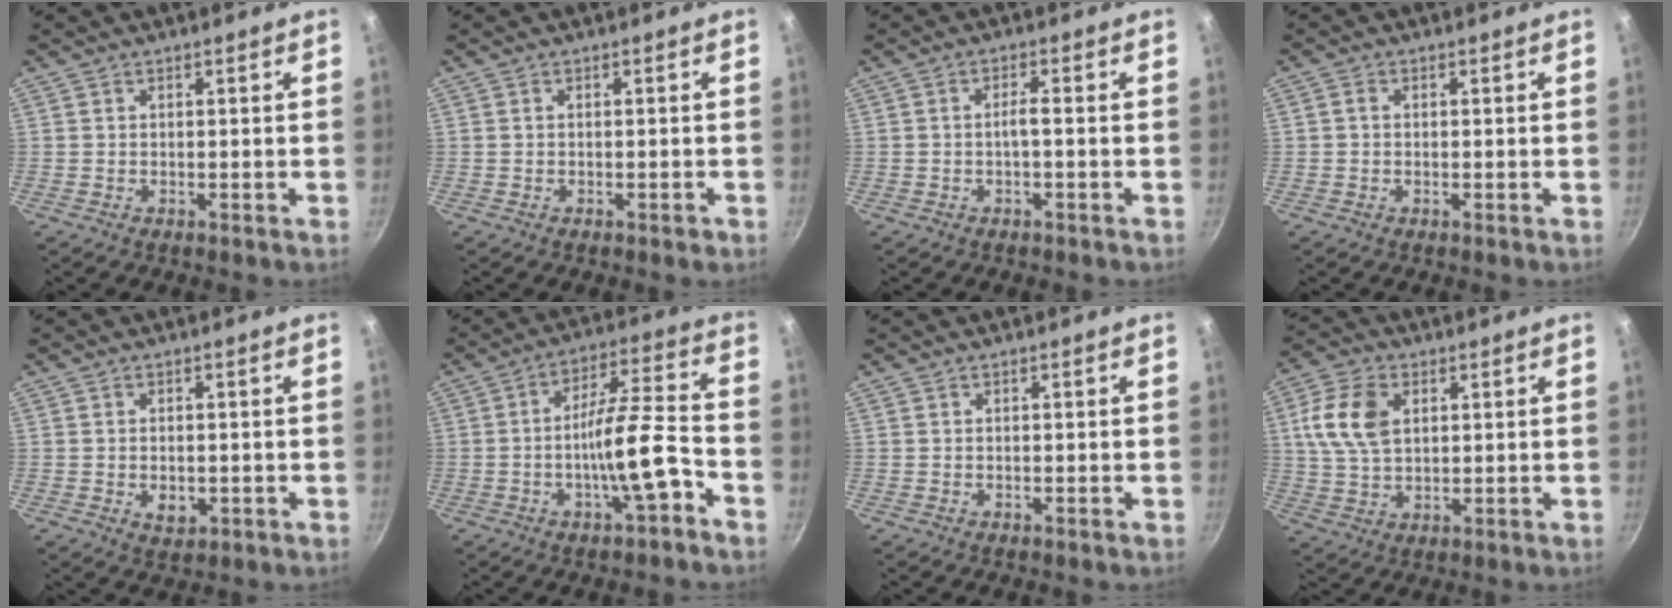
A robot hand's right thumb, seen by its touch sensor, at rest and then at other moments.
{"total": 0.9, "force": [-0.4, 0.4, 0.7], "torque": [-0.007, 0.007, -0.004]}
{"total": 2.0, "force": [-0.7, 0.2, 1.9], "torque": [-0.041, 0.013, -0.014]}
{"total": 1.1, "force": [0.0, 0.9, 0.6], "torque": [-0.012, 0.006, -0.001]}
{"total": 3.3, "force": [-0.6, 2.2, 2.4], "torque": [-0.036, -0.004, -0.004]}
{"total": 12.0, "force": [-5.0, 2.4, 10.6], "torque": [-0.166, 0.044, -0.084]}
{"total": 0.0}
{"total": 10.6, "force": [2.7, 6.9, 7.6], "torque": [-0.140, 0.004, 0.049]}